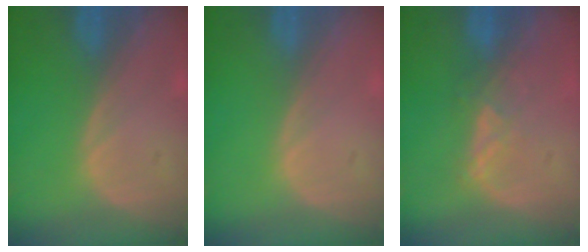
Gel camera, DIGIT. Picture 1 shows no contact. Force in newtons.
{"total": 0.0}
{"total": 2.9, "press": 2.8, "slide": 0.7}